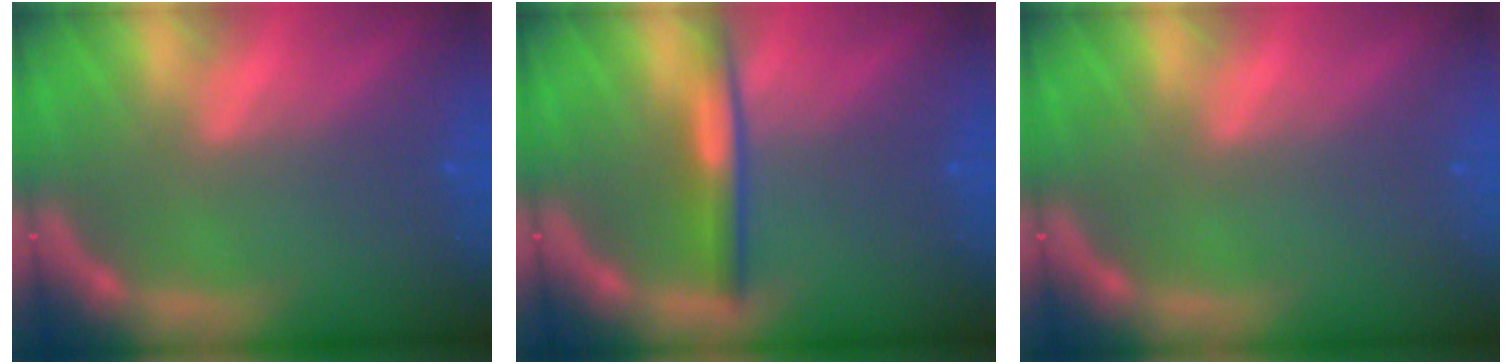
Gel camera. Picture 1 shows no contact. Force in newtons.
{"total": 3.0}
{"total": 0.0}